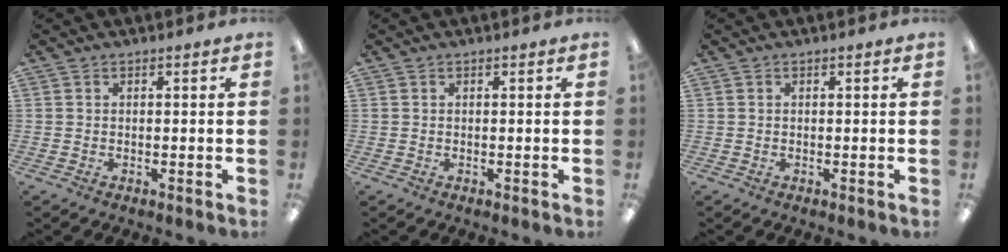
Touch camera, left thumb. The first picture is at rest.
{"total": 0.0}
{"total": 0.0}